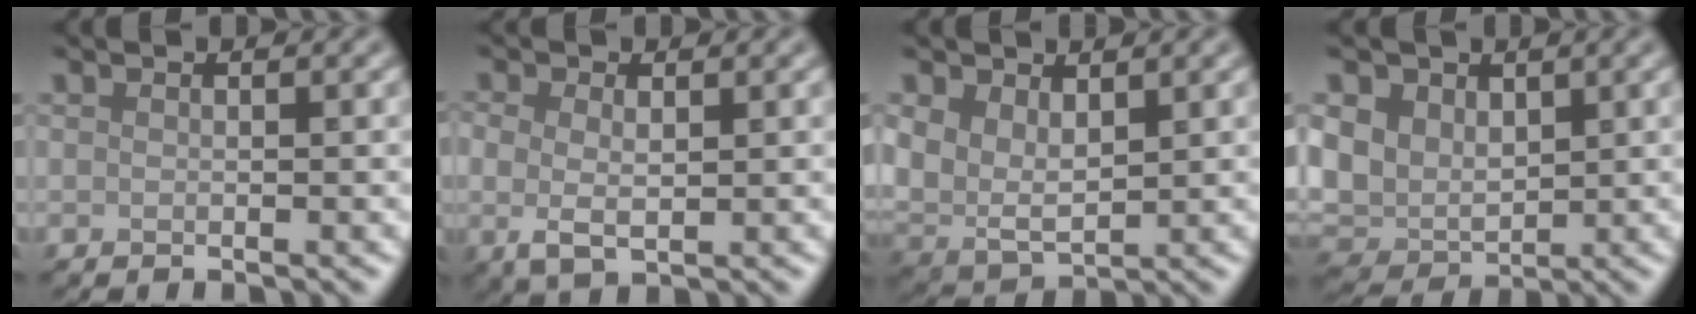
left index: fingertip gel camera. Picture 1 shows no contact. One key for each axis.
{"total": 2.8, "fx": 0.3, "fy": 1.7, "fz": 2.2, "tx": -0.047, "ty": -0.001, "tz": 0.004}
{"total": 5.0, "fx": 1.8, "fy": 3.5, "fz": 3.2, "tx": -0.073, "ty": -0.010, "tz": 0.039}
{"total": 5.9, "fx": 1.6, "fy": 4.6, "fz": 3.3, "tx": -0.084, "ty": 0.000, "tz": 0.026}